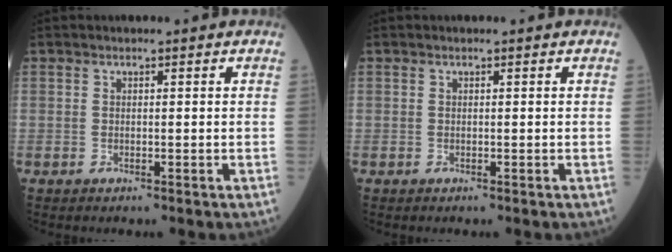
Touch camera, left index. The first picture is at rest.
{"total": 0.0}